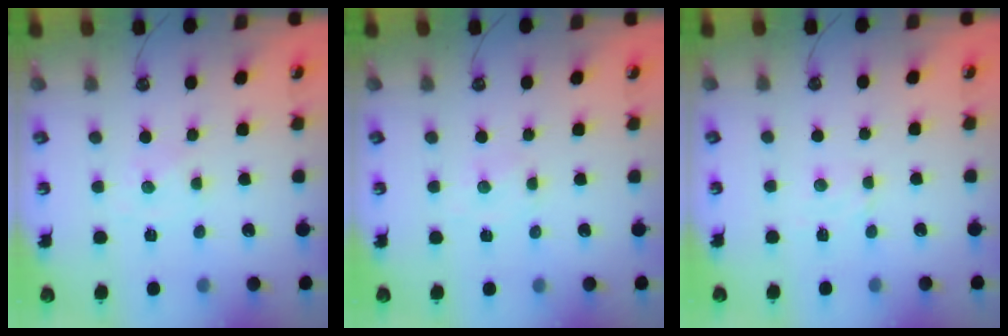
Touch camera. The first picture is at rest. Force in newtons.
{"total": 1.8, "press": 1.8, "slide": 0.3}
{"total": 3.2, "press": 3.1, "slide": 0.5}